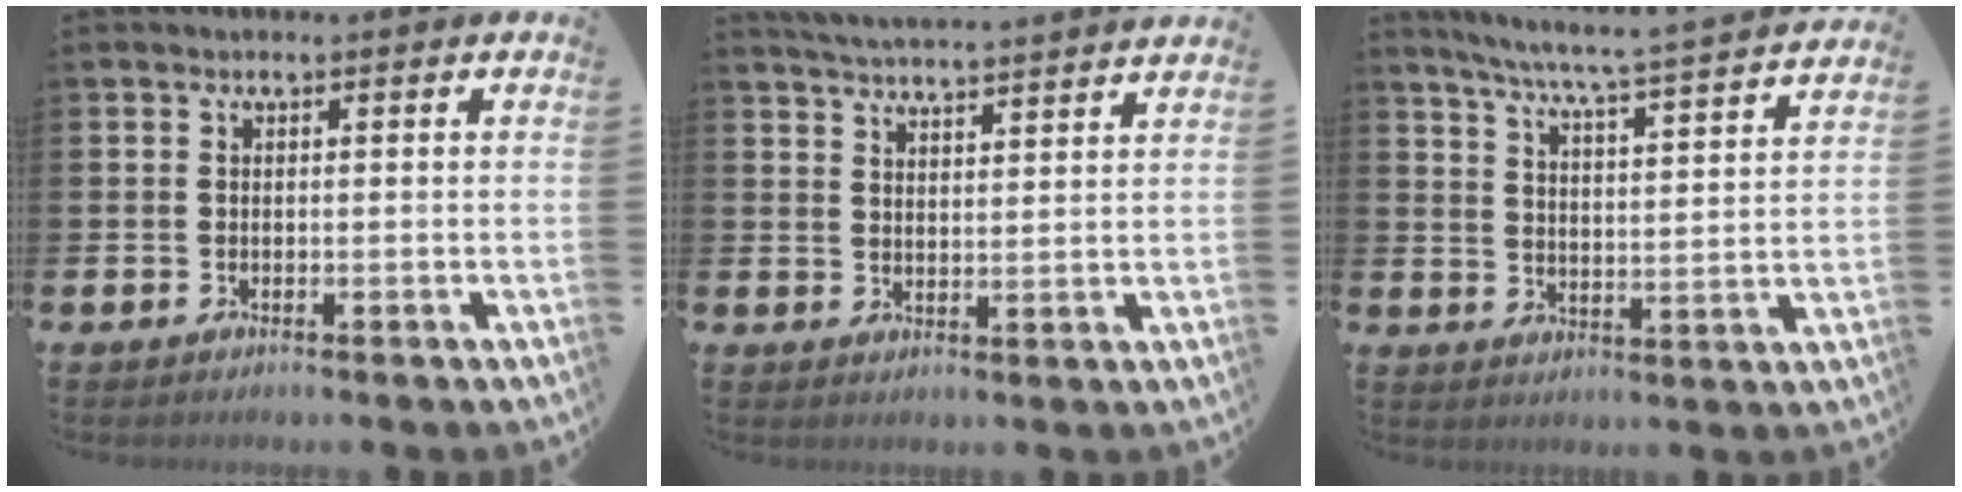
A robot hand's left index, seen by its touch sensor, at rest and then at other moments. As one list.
[{"total": 4.7, "force": [4.7, -0.6, 0.2], "torque": [-0.019, -0.033, 0.083]}, {"total": 6.4, "force": [6.0, -0.4, 2.3], "torque": [-0.066, -0.052, 0.098]}]